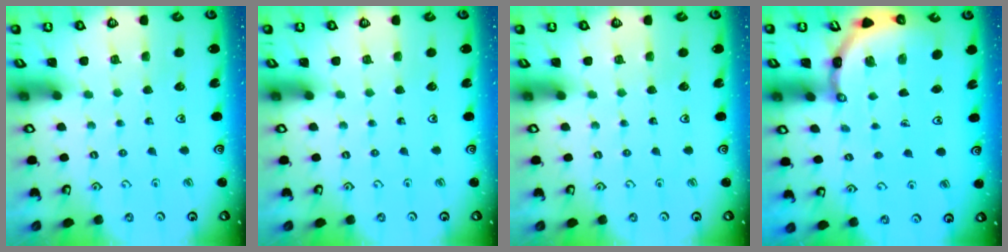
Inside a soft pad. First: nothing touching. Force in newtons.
{"total": 0.0}
{"total": 0.0}
{"total": 5.5, "press": 5.4, "slide": 0.6}